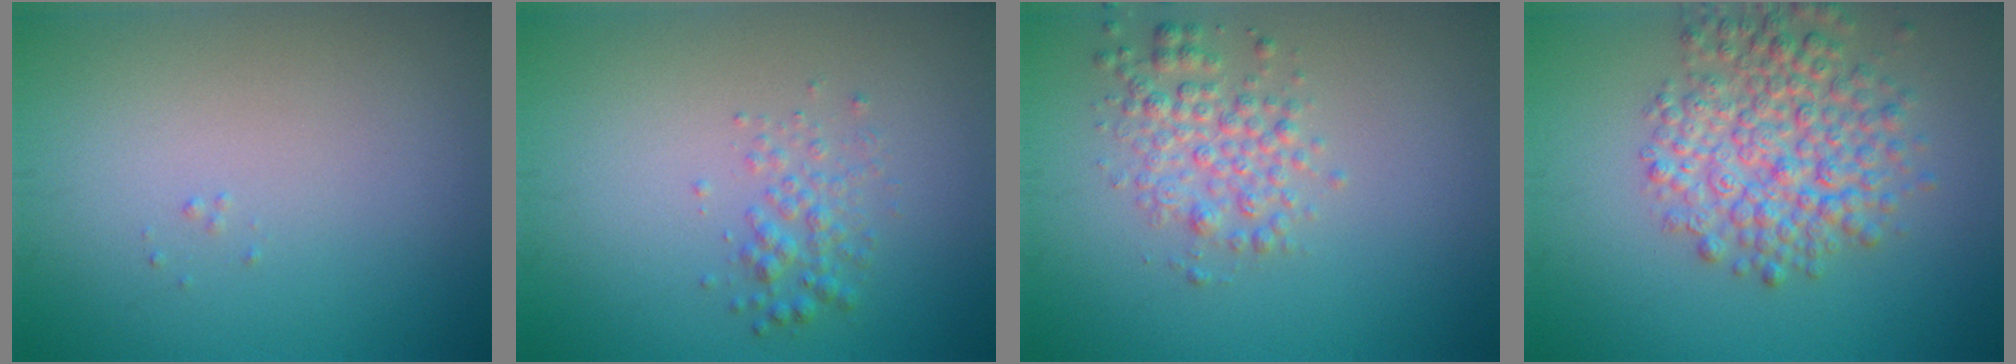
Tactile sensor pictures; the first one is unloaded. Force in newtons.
{"total": 1.9, "press": 1.9, "slide": 0.0}
{"total": 2.8, "press": 2.8, "slide": 0.0}
{"total": 6.2, "press": 6.2, "slide": 0.2}